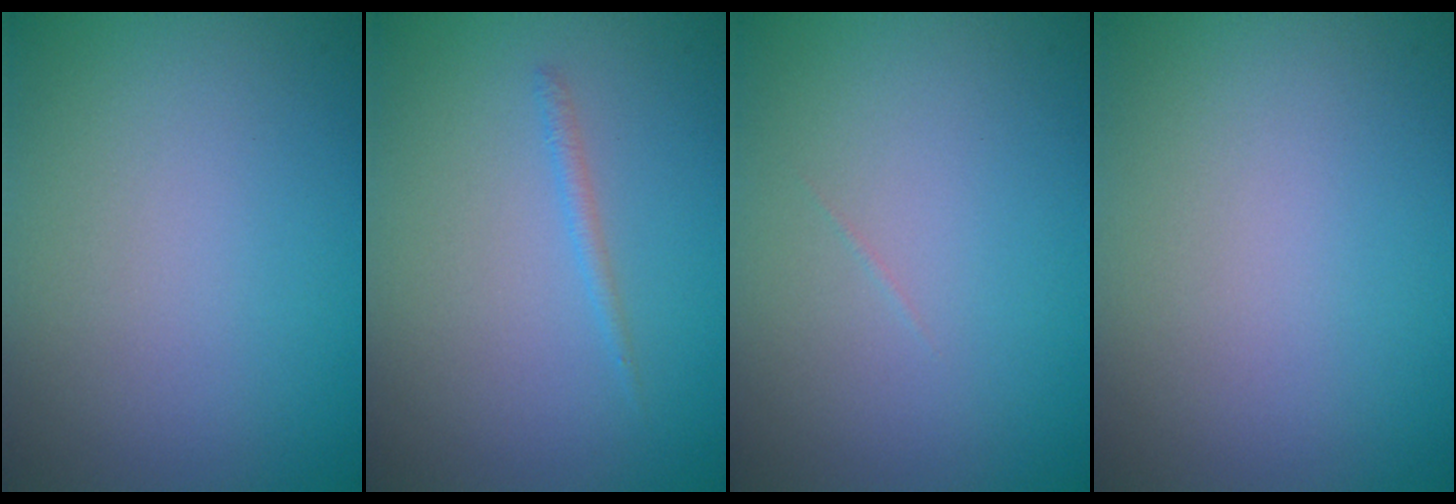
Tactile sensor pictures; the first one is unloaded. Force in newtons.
{"total": 0.9, "press": 0.9, "slide": 0.1}
{"total": 0.0}
{"total": 0.0}